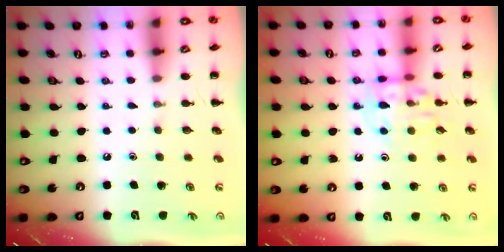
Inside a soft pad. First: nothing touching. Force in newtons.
{"total": 11.9, "press": 11.8, "slide": 1.2}